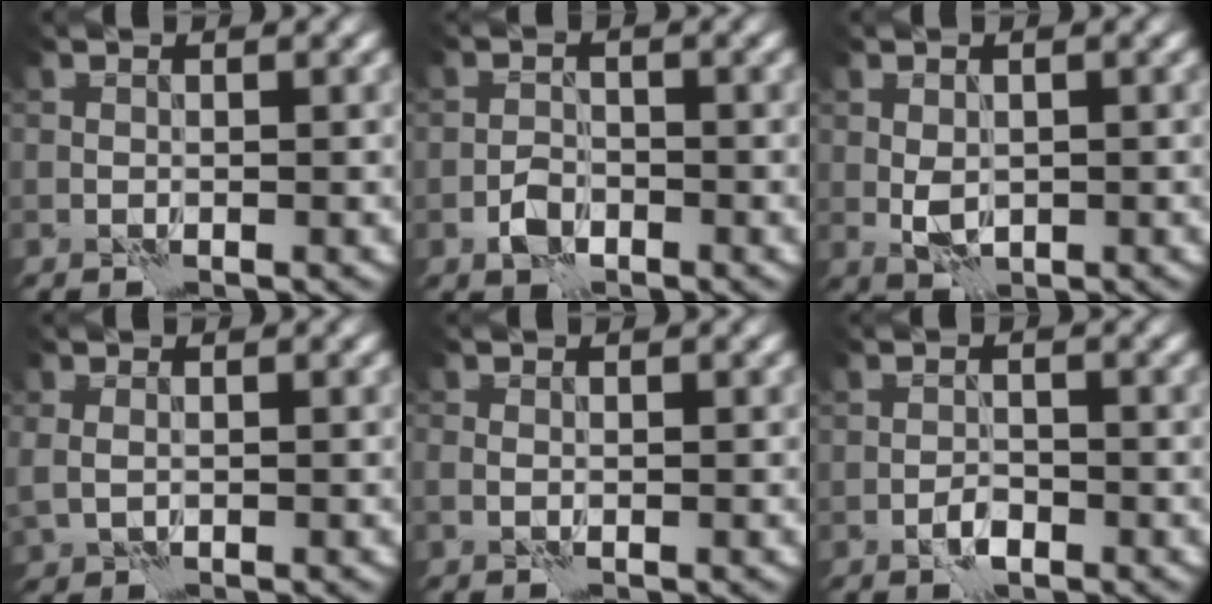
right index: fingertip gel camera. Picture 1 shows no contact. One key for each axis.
{"total": 2.3, "fx": -1.3, "fy": 1.4, "fz": 1.2, "tx": -0.020, "ty": 0.006, "tz": -0.028}
{"total": 2.4, "fx": -0.3, "fy": 1.6, "fz": 1.8, "tx": -0.031, "ty": -0.001, "tz": -0.003}
{"total": 1.6, "fx": 0.0, "fy": 1.3, "fz": 1.0, "tx": -0.025, "ty": -0.007, "tz": 0.005}
{"total": 0.7, "fx": -0.2, "fy": 0.5, "fz": 0.5, "tx": -0.014, "ty": -0.001, "tz": -0.005}
{"total": 1.5, "fx": -1.0, "fy": 0.6, "fz": 1.0, "tx": -0.016, "ty": 0.005, "tz": -0.021}